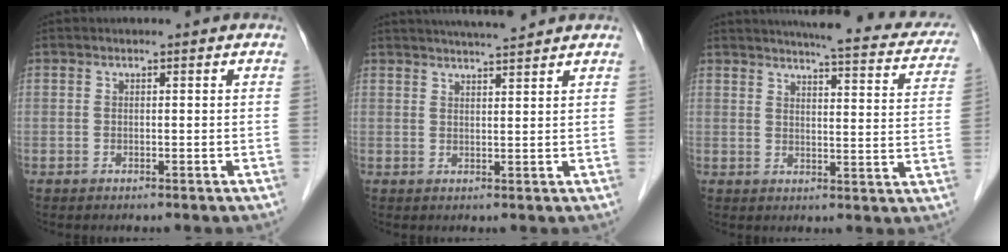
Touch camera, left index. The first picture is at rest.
{"total": 6.2, "force": [5.7, -0.4, 2.3], "torque": [-0.042, 0.015, 0.086]}
{"total": 19.7, "force": [17.3, 3.4, 8.7], "torque": [-0.103, -0.023, 0.190]}